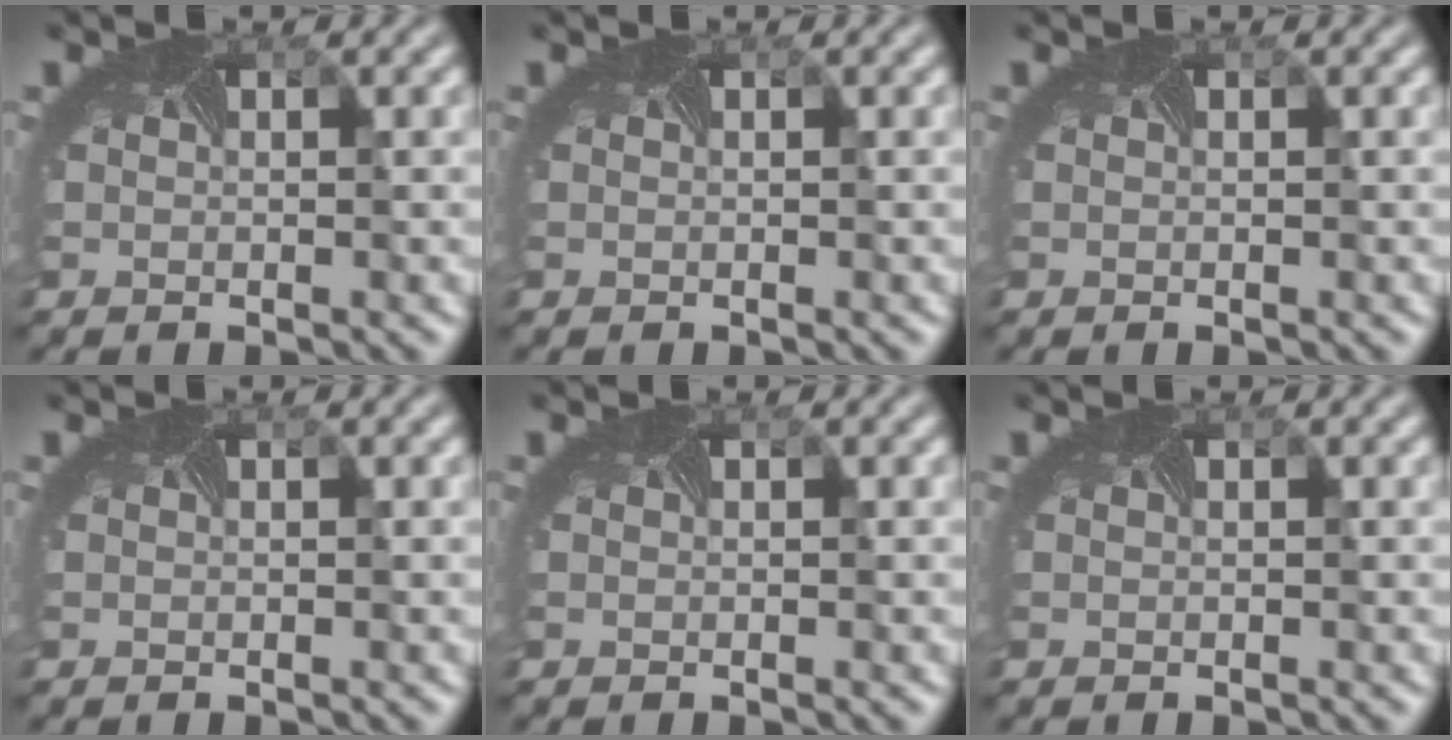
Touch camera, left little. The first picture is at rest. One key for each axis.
{"total": 0.0}
{"total": 0.0}
{"total": 0.0}
{"total": 0.0}
{"total": 0.0}